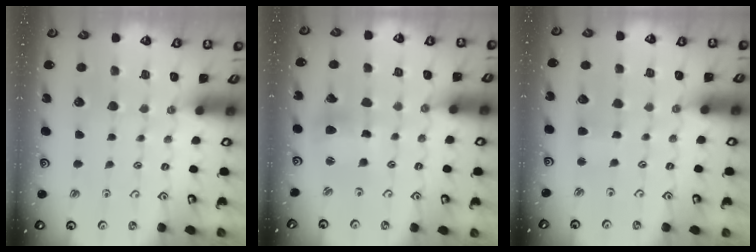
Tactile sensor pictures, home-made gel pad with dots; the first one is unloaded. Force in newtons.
{"total": 8.0, "press": 7.9, "slide": 1.2}
{"total": 2.8, "press": 2.8, "slide": 0.3}